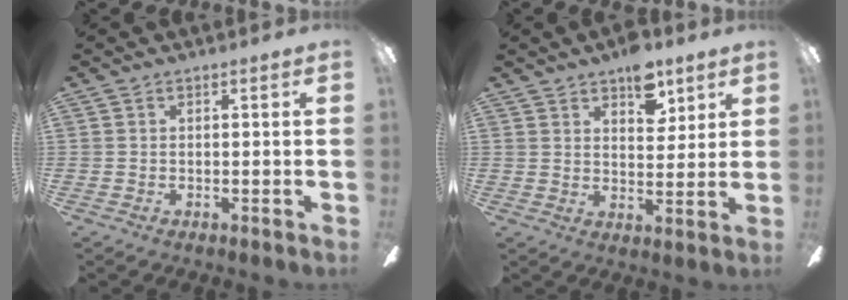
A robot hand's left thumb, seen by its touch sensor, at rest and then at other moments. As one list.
[{"total": 9.0, "force": [5.8, 4.9, 4.9], "torque": [-0.047, -0.025, 0.096]}]